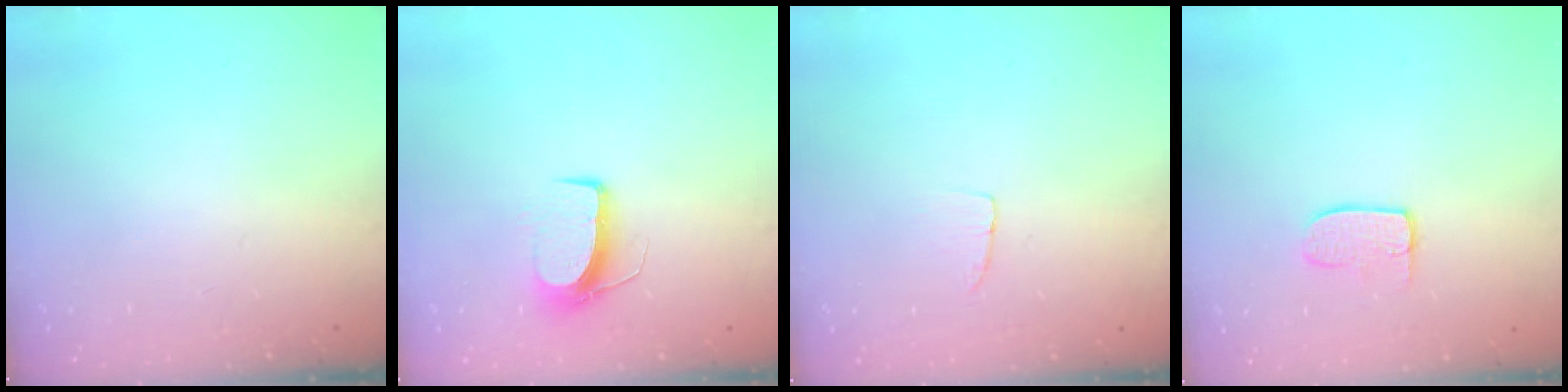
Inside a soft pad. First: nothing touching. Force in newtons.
{"total": 7.8, "press": 7.7, "slide": 0.5}
{"total": 3.2, "press": 3.2, "slide": 0.2}
{"total": 7.2, "press": 7.1, "slide": 0.4}